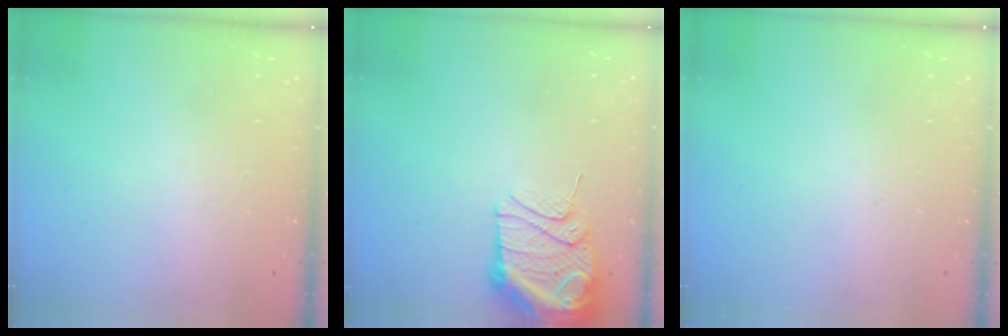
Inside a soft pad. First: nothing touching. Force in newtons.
{"total": 13.1, "press": 13.1, "slide": 1.5}
{"total": 0.0}